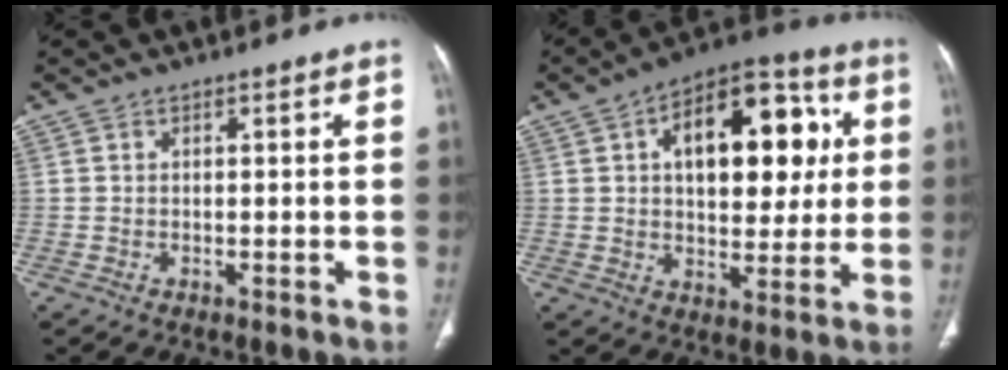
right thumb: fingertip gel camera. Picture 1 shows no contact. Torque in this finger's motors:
{"motor_torque": [1.96, 2.33, 0.24, -0.08, 0.38]}